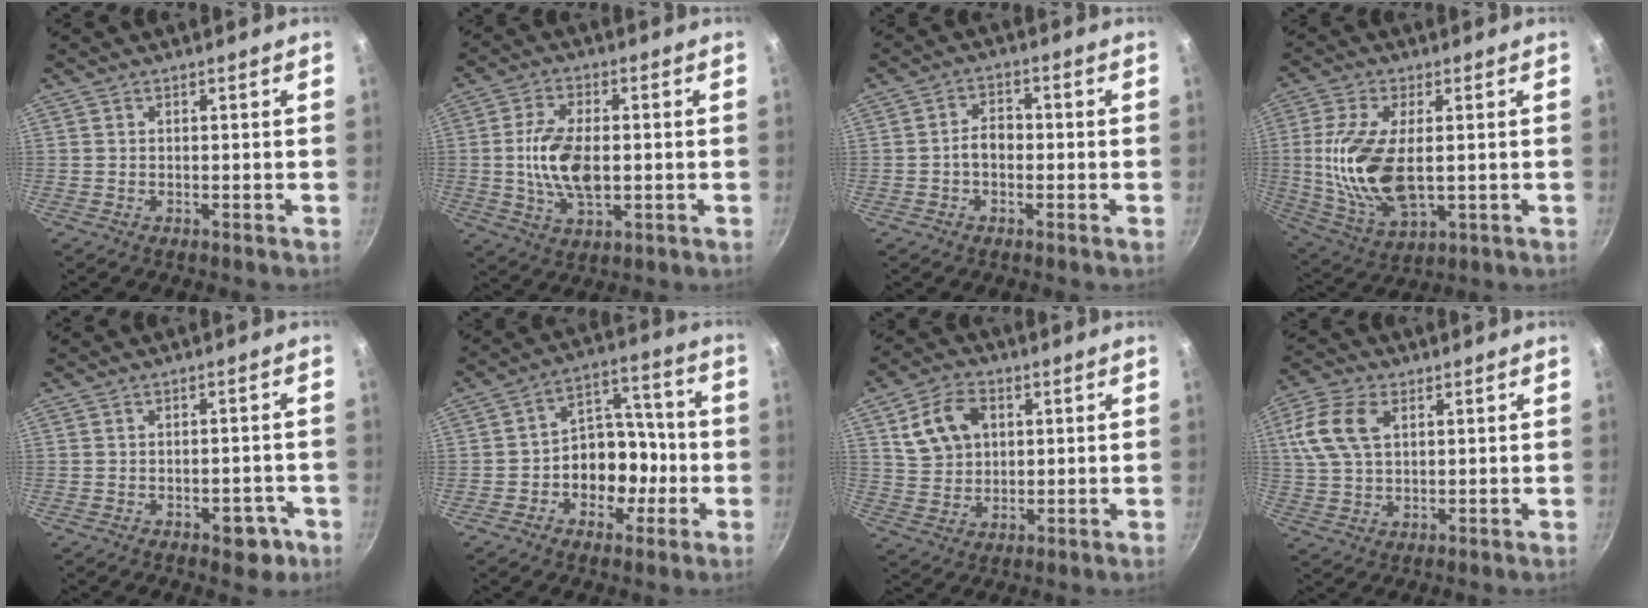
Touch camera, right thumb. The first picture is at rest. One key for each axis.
{"total": 11.0, "fx": -0.4, "fy": 5.9, "fz": 9.3, "tx": -0.172, "ty": 0.007, "tz": -0.009}
{"total": 4.2, "fx": -0.8, "fy": 3.0, "fz": 2.8, "tx": -0.028, "ty": 0.019, "tz": -0.018}
{"total": 15.7, "fx": 0.4, "fy": 7.8, "fz": 13.6, "tx": -0.268, "ty": -0.012, "tz": 0.013}
{"total": 4.9, "fx": -2.4, "fy": 2.7, "fz": 3.3, "tx": -0.017, "ty": 0.020, "tz": -0.019}
{"total": 10.0, "fx": -3.2, "fy": 7.9, "fz": 5.2, "tx": -0.018, "ty": 0.052, "tz": -0.053}
{"total": 10.6, "fx": 3.3, "fy": 7.8, "fz": 6.4, "tx": -0.102, "ty": 0.003, "tz": 0.060}
{"total": 10.5, "fx": 3.3, "fy": 6.5, "fz": 7.6, "tx": -0.148, "ty": 0.007, "tz": 0.059}